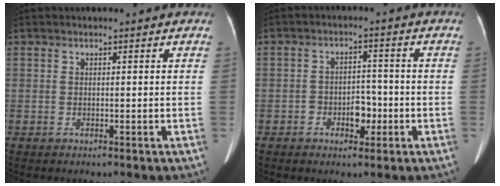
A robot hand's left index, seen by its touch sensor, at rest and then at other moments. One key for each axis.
{"total": 4.0, "fx": -1.8, "fy": 2.5, "fz": 2.7, "tx": -0.040, "ty": 0.007, "tz": -0.028}